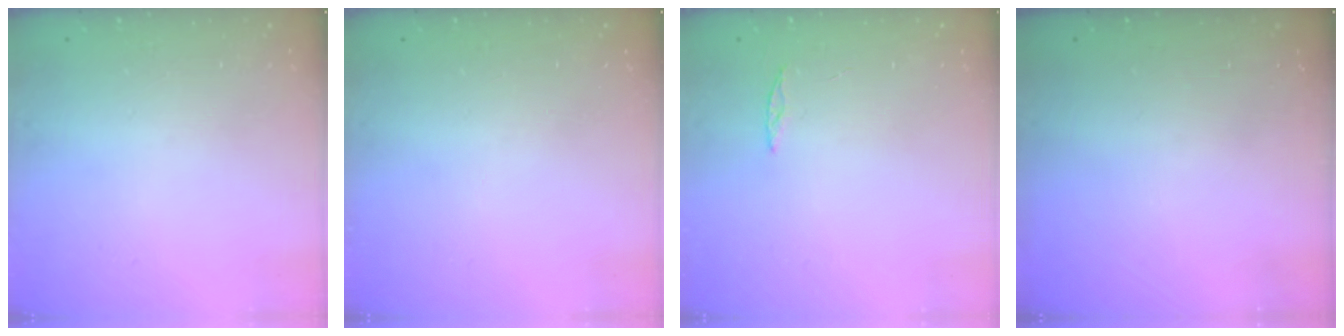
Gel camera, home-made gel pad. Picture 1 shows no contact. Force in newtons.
{"total": 0.0}
{"total": 2.0, "press": 2.0, "slide": 0.2}
{"total": 0.0}